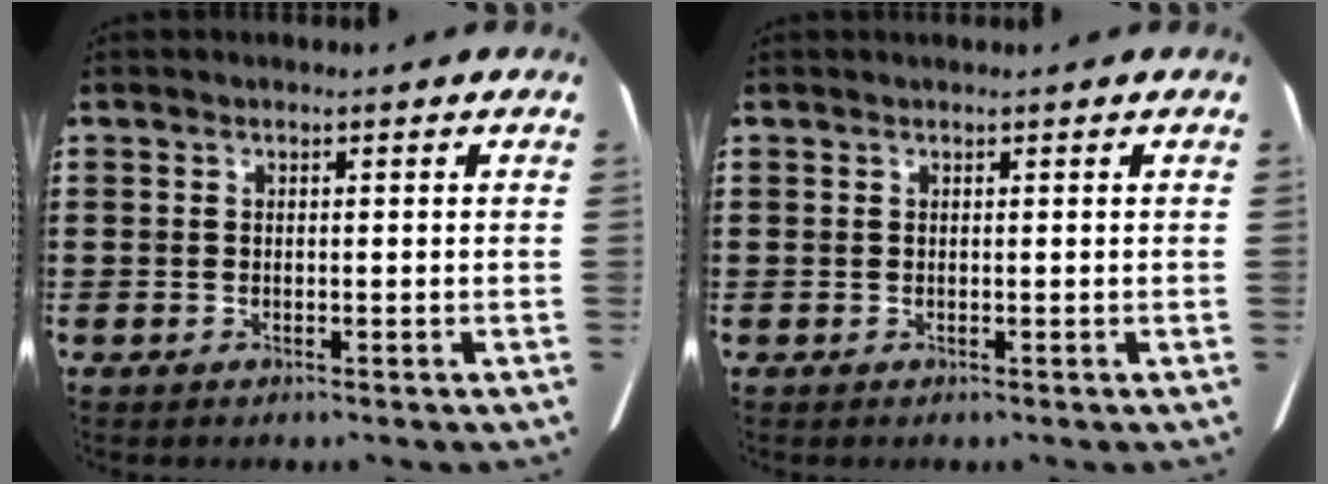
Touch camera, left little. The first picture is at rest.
{"total": 0.0}